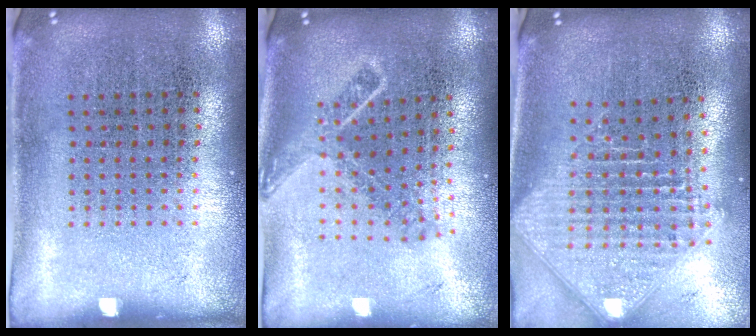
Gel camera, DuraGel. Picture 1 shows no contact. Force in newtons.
{"total": 1.7, "press": 1.2, "slide": 1.2}
{"total": 2.5, "press": 1.9, "slide": 1.6}